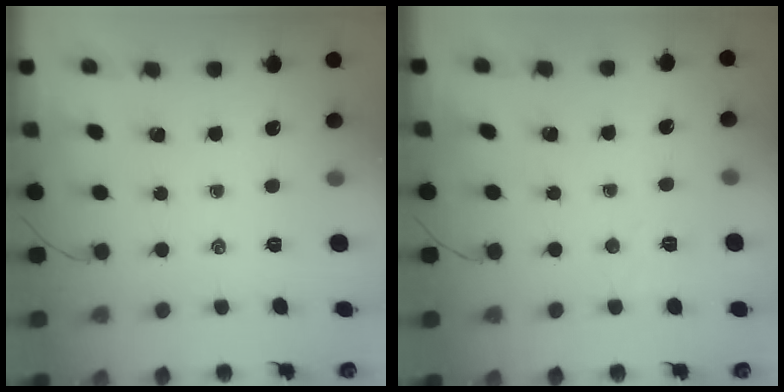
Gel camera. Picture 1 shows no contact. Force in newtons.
{"total": 3.7, "press": 3.5, "slide": 1.0}